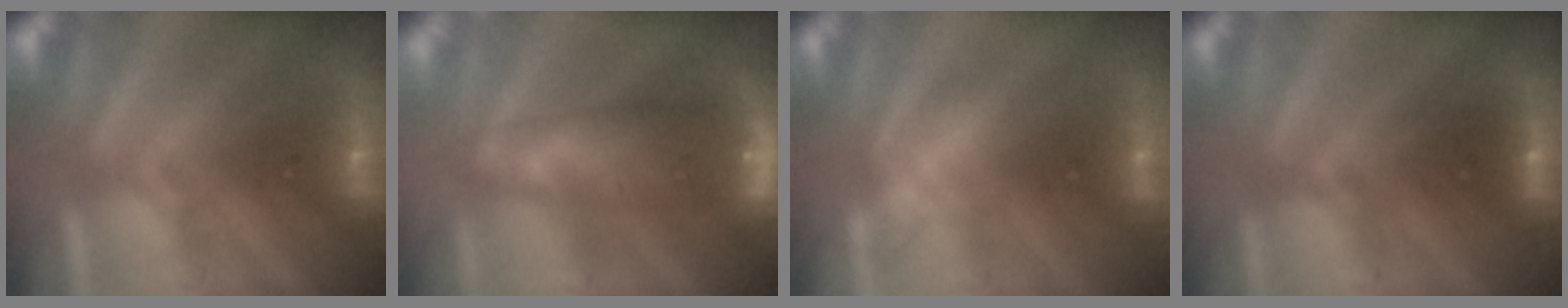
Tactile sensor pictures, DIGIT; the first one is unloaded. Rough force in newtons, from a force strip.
{"total": 7.6}
{"total": 2.8}
{"total": 2.6}